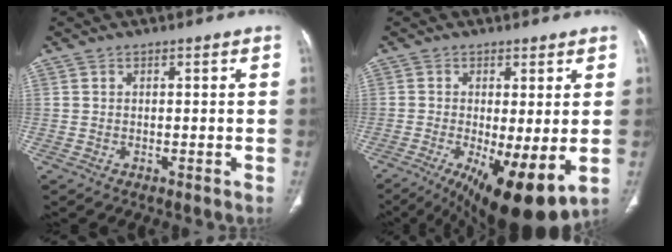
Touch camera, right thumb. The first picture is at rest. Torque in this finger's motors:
{"motor_torque": [2.02, 2.37, 0.33, -0.38, 0.19]}